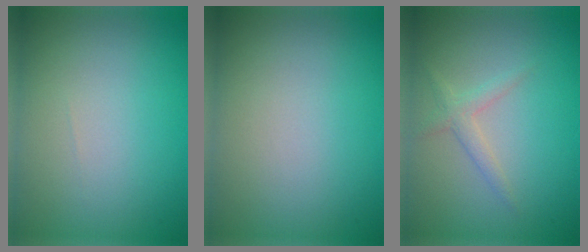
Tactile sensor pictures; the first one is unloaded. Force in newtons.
{"total": 0.0}
{"total": 1.5, "press": 1.5, "slide": 0.1}